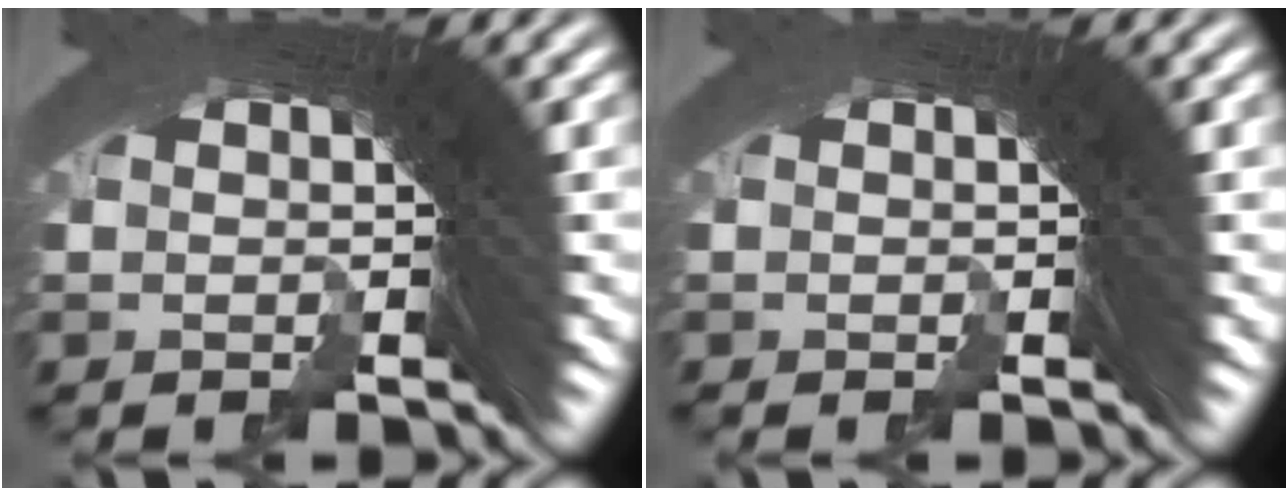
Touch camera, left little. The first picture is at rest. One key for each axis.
{"total": 0.0}